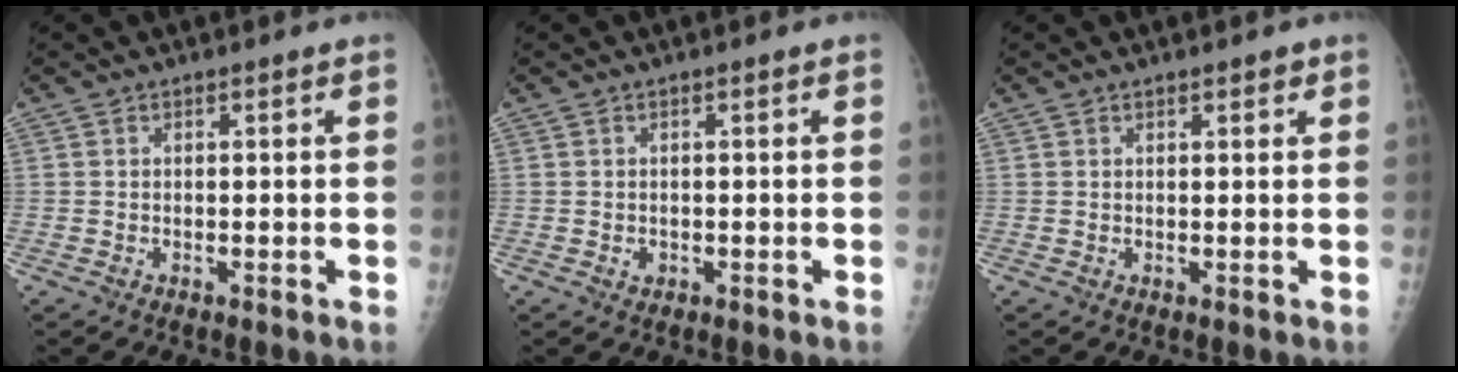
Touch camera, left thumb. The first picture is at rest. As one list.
[{"total": 0.8, "force": [-0.1, 0.6, 0.4], "torque": [-0.001, 0.001, 0.002]}, {"total": 1.4, "force": [1.0, 0.5, 0.9], "torque": [-0.009, -0.004, 0.013]}]